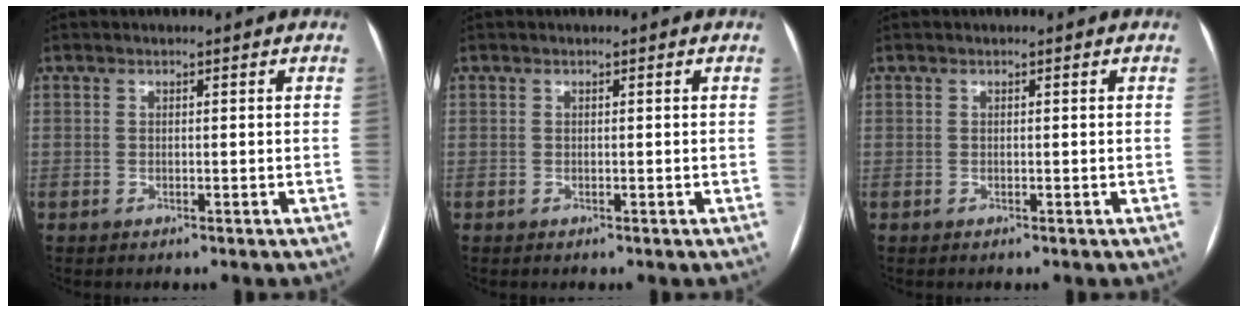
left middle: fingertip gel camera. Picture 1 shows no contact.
{"total": 0.0}
{"total": 0.0}